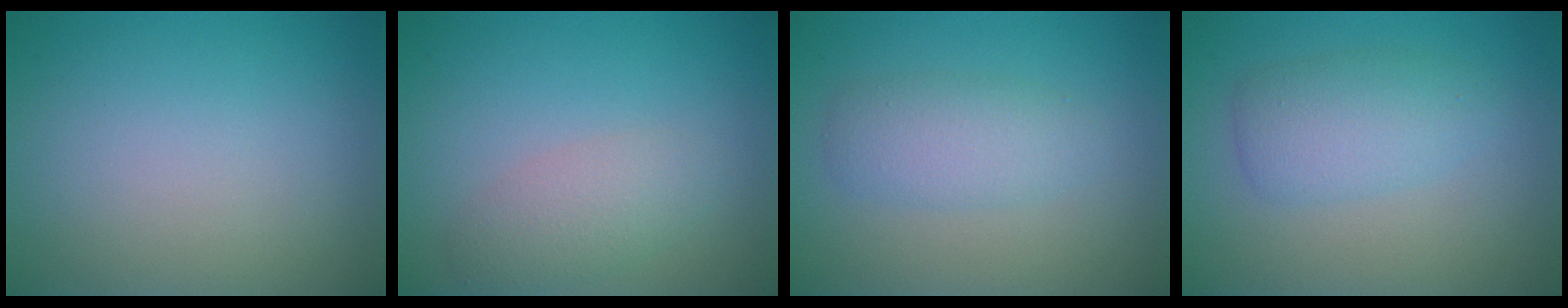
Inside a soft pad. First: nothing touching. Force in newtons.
{"total": 2.5, "press": 2.5, "slide": 0.1}
{"total": 2.9, "press": 2.9, "slide": 0.1}
{"total": 3.2, "press": 3.2, "slide": 0.1}